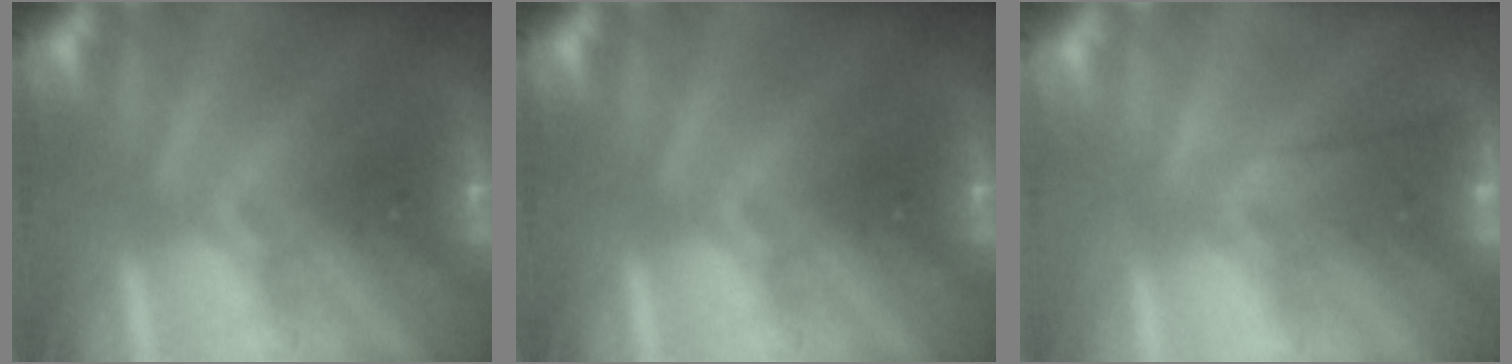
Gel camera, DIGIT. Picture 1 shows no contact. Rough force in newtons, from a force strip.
{"total": 0.0}
{"total": 3.4}